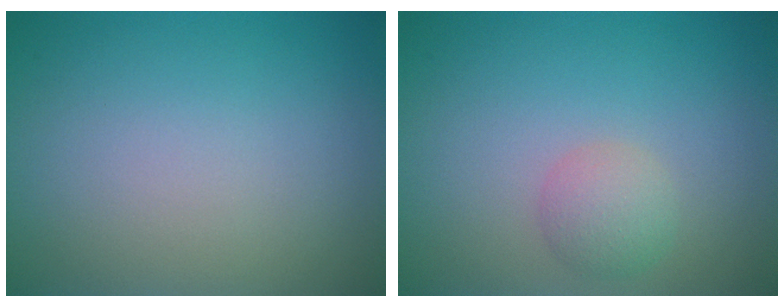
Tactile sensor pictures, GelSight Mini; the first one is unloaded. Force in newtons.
{"total": 2.1, "press": 2.1, "slide": 0.2}